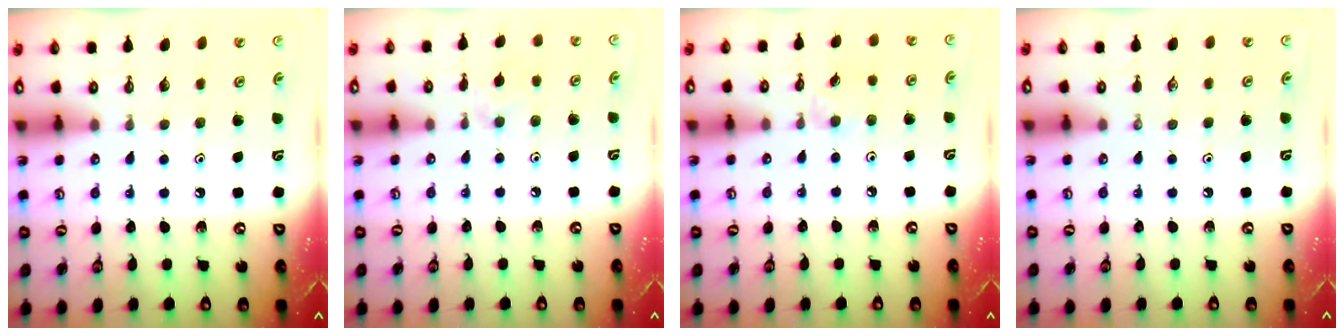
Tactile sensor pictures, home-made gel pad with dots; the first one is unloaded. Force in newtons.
{"total": 5.9, "press": 5.8, "slide": 0.8}
{"total": 2.4, "press": 2.4, "slide": 0.5}
{"total": 0.0}